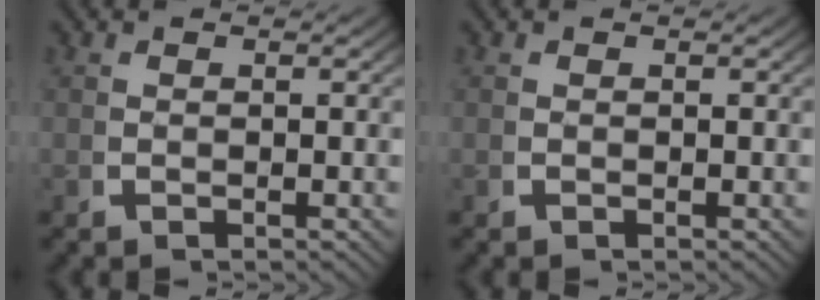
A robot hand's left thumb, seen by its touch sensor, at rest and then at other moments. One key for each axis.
{"total": 0.0}